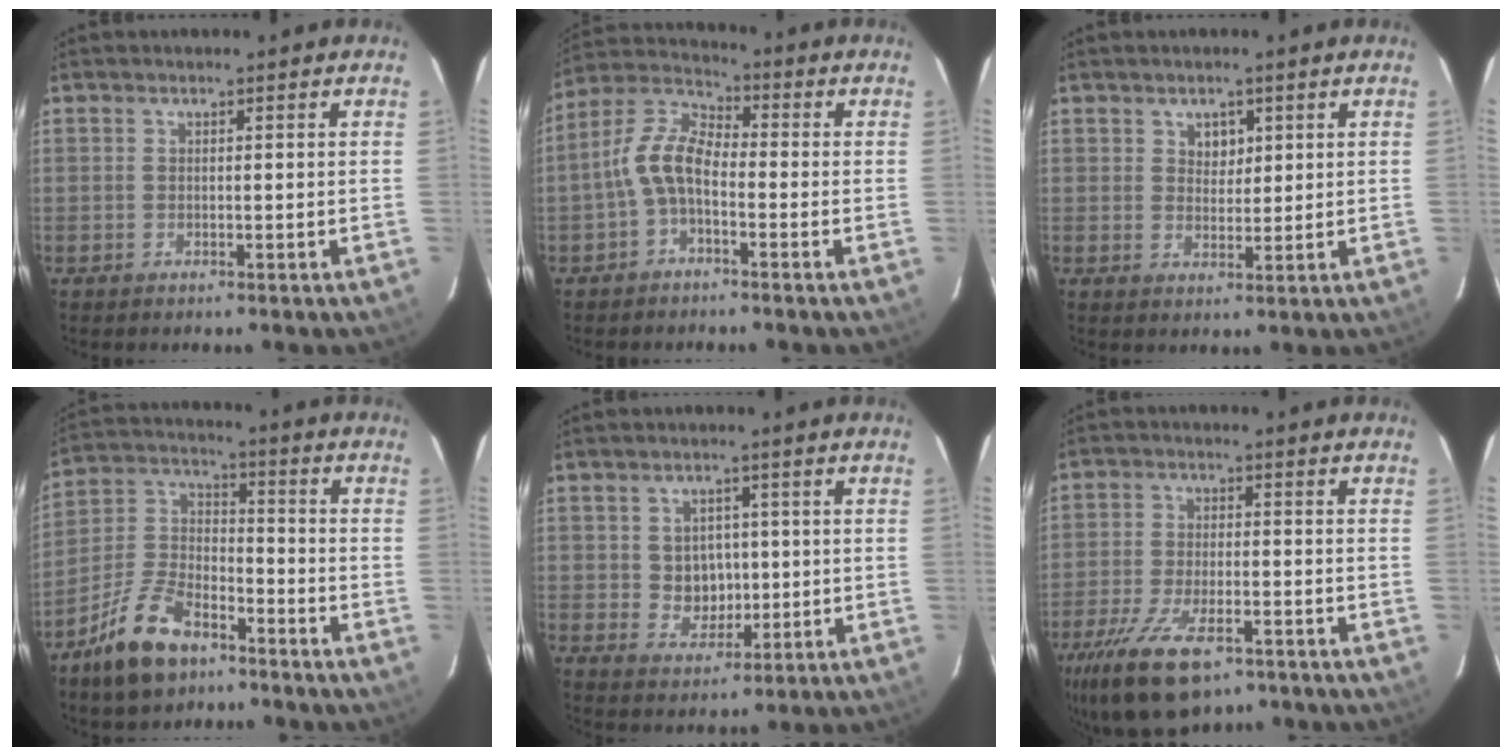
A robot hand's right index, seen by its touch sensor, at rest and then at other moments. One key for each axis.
{"total": 7.8, "fx": -2.5, "fy": 3.8, "fz": 6.3, "tx": -0.137, "ty": 0.020, "tz": -0.056}
{"total": 3.0, "fx": 1.4, "fy": 2.4, "fz": 1.2, "tx": -0.012, "ty": 0.005, "tz": 0.026}
{"total": 13.3, "fx": -8.7, "fy": 6.5, "fz": 7.5, "tx": -0.166, "ty": 0.017, "tz": -0.162}
{"total": 5.9, "fx": 0.2, "fy": 5.2, "fz": 2.7, "tx": -0.049, "ty": 0.008, "tz": 0.015}
{"total": 15.8, "fx": -10.1, "fy": 6.6, "fz": 10.2, "tx": -0.228, "ty": -0.039, "tz": -0.176}